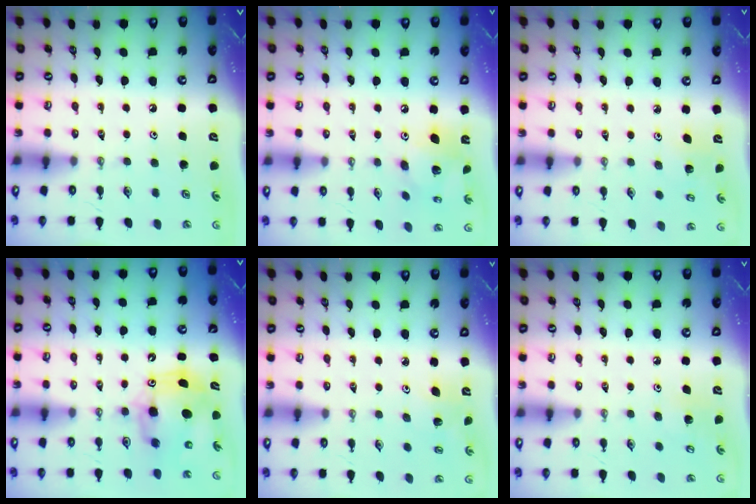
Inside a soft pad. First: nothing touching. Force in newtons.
{"total": 11.3, "press": 11.3, "slide": 0.8}
{"total": 4.0, "press": 3.9, "slide": 0.5}
{"total": 9.4, "press": 9.1, "slide": 2.2}
{"total": 2.8, "press": 2.4, "slide": 1.5}
{"total": 5.3, "press": 5.3, "slide": 0.4}